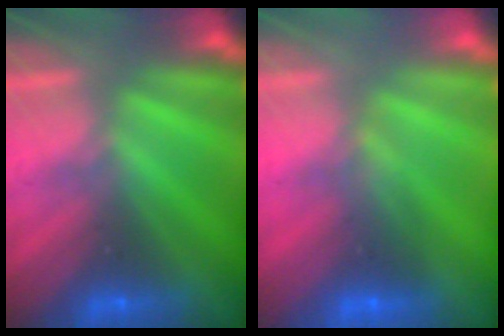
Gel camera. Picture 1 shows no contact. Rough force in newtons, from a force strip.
{"total": 1.6}